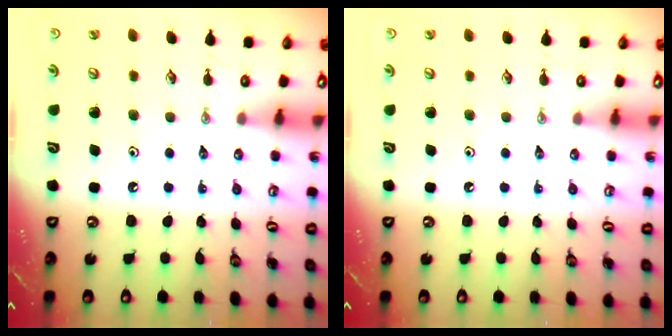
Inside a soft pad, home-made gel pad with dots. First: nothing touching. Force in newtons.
{"total": 0.0}